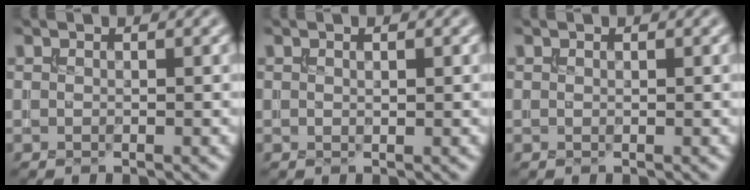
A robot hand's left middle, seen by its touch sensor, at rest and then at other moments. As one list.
[{"total": 0.8, "force": [0.2, 0.3, 0.6], "torque": [-0.010, 0.000, 0.004]}, {"total": 0.0}]